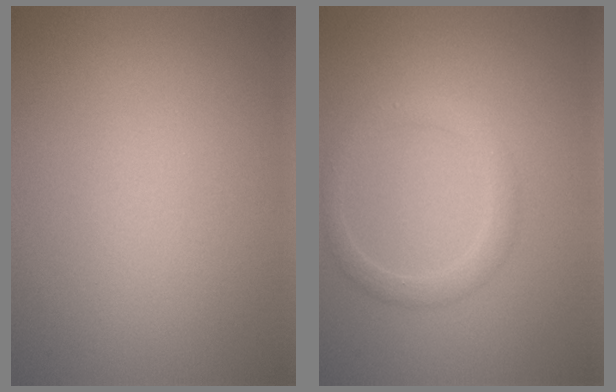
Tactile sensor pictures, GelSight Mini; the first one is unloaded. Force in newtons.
{"total": 2.0, "press": 2.0, "slide": 0.1}